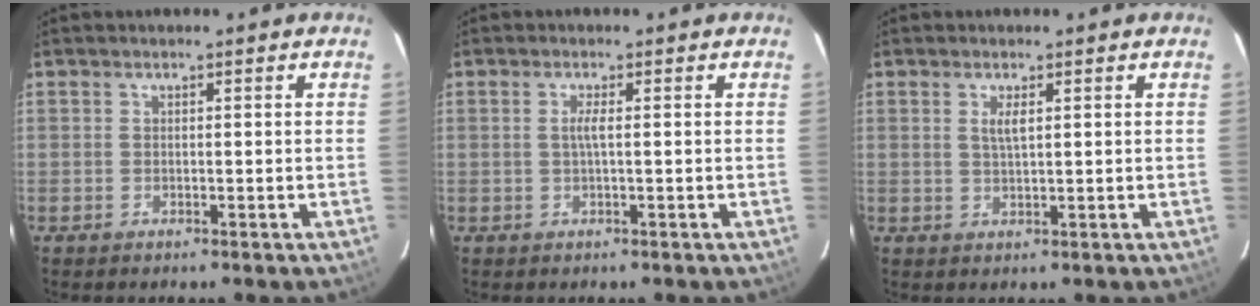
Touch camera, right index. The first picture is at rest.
{"total": 1.5, "force": [-0.1, -0.2, 1.5], "torque": [-0.029, 0.000, -0.003]}
{"total": 2.2, "force": [0.7, 0.4, 2.0], "torque": [-0.038, 0.000, 0.012]}